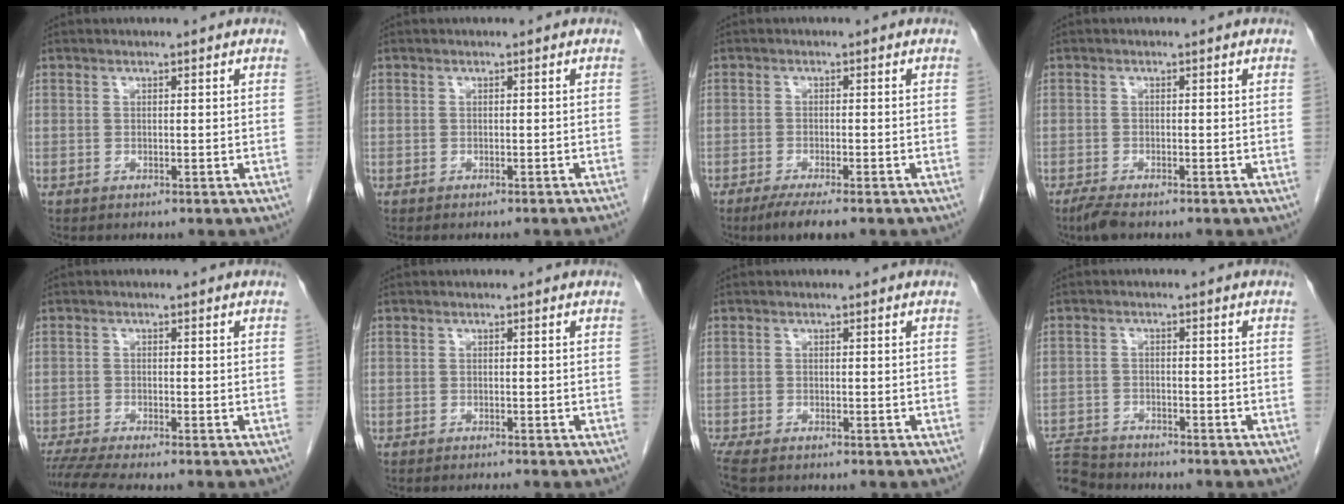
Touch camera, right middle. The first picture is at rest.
{"total": 2.3, "force": [-2.1, -0.4, 1.0], "torque": [-0.010, 0.006, -0.026]}
{"total": 4.9, "force": [-3.6, 0.4, 3.4], "torque": [-0.057, -0.014, -0.056]}
{"total": 2.3, "force": [-1.8, 0.2, 1.4], "torque": [-0.038, -0.009, -0.035]}
{"total": 5.4, "force": [-4.7, -0.7, 2.6], "torque": [-0.043, -0.015, -0.082]}
{"total": 2.3, "force": [-2.1, -0.4, 1.0], "torque": [-0.014, -0.005, -0.031]}
{"total": 4.3, "force": [-3.5, 1.0, 2.2], "torque": [-0.044, -0.013, -0.059]}
{"total": 7.3, "force": [-7.2, 1.3, 0.7], "torque": [-0.016, 0.000, -0.130]}